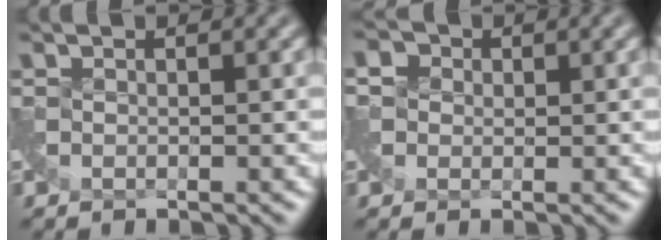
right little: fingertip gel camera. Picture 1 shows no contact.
{"total": 1.7, "force": [0.1, 1.6, 0.2], "torque": [0.000, 0.011, 0.001]}